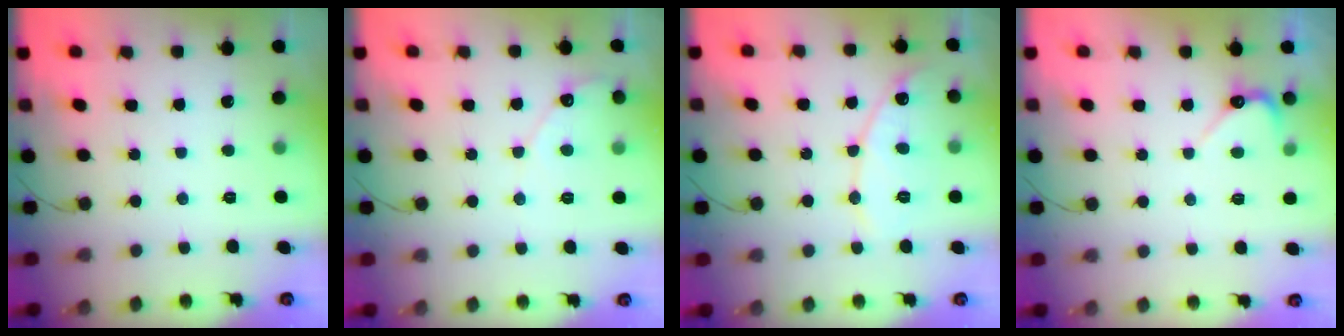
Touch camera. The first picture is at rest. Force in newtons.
{"total": 5.0, "press": 4.9, "slide": 0.5}
{"total": 10.1, "press": 10.1, "slide": 0.9}
{"total": 3.4, "press": 3.4, "slide": 0.3}